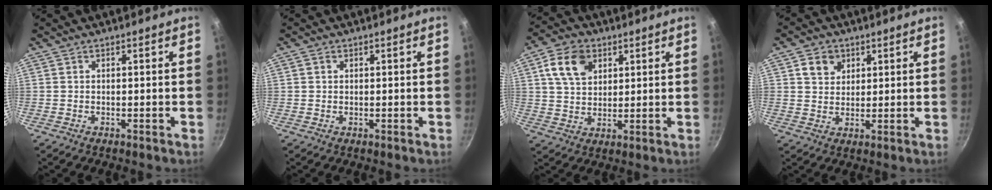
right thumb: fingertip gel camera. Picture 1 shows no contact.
{"total": 0.7, "force": [0.3, 0.6, 0.2], "torque": [-0.002, 0.001, 0.002]}
{"total": 9.6, "force": [3.8, 6.7, 5.7], "torque": [-0.082, 0.001, 0.066]}
{"total": 5.0, "force": [2.1, 4.2, 1.8], "torque": [-0.004, -0.001, 0.036]}